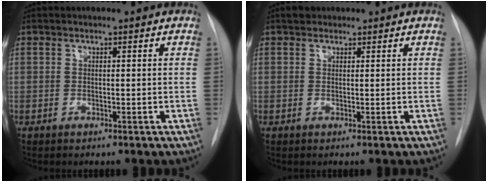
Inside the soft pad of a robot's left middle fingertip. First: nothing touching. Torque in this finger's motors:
{"motor_torque": [0.04, -0.04, 0.00, 0.00]}